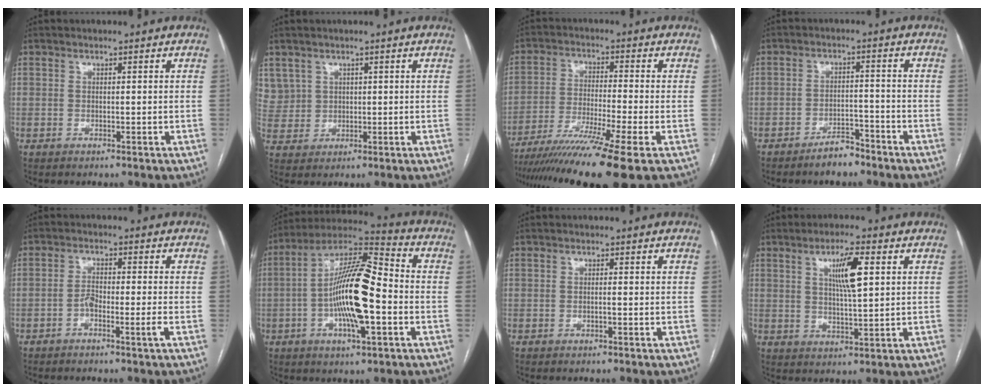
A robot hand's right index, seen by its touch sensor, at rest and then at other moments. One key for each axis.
{"total": 6.1, "fx": 3.1, "fy": 5.2, "fz": 0.4, "tx": -0.013, "ty": 0.012, "tz": 0.072}
{"total": 15.0, "fx": -10.9, "fy": -1.8, "fz": 10.2, "tx": -0.173, "ty": -0.041, "tz": -0.181}
{"total": 4.3, "fx": -3.7, "fy": 1.4, "fz": 1.9, "tx": -0.032, "ty": 0.003, "tz": -0.060}
{"total": 3.4, "fx": -1.7, "fy": 0.0, "fz": 3.0, "tx": -0.057, "ty": 0.005, "tz": -0.033}
{"total": 16.7, "fx": -2.5, "fy": 3.5, "fz": 16.1, "tx": -0.298, "ty": 0.013, "tz": -0.047}
{"total": 0.7, "fx": -0.1, "fy": 0.0, "fz": 0.6, "tx": -0.011, "ty": 0.000, "tz": -0.002}
{"total": 6.9, "fx": 2.3, "fy": 0.7, "fz": 6.4, "tx": -0.116, "ty": 0.002, "tz": 0.041}